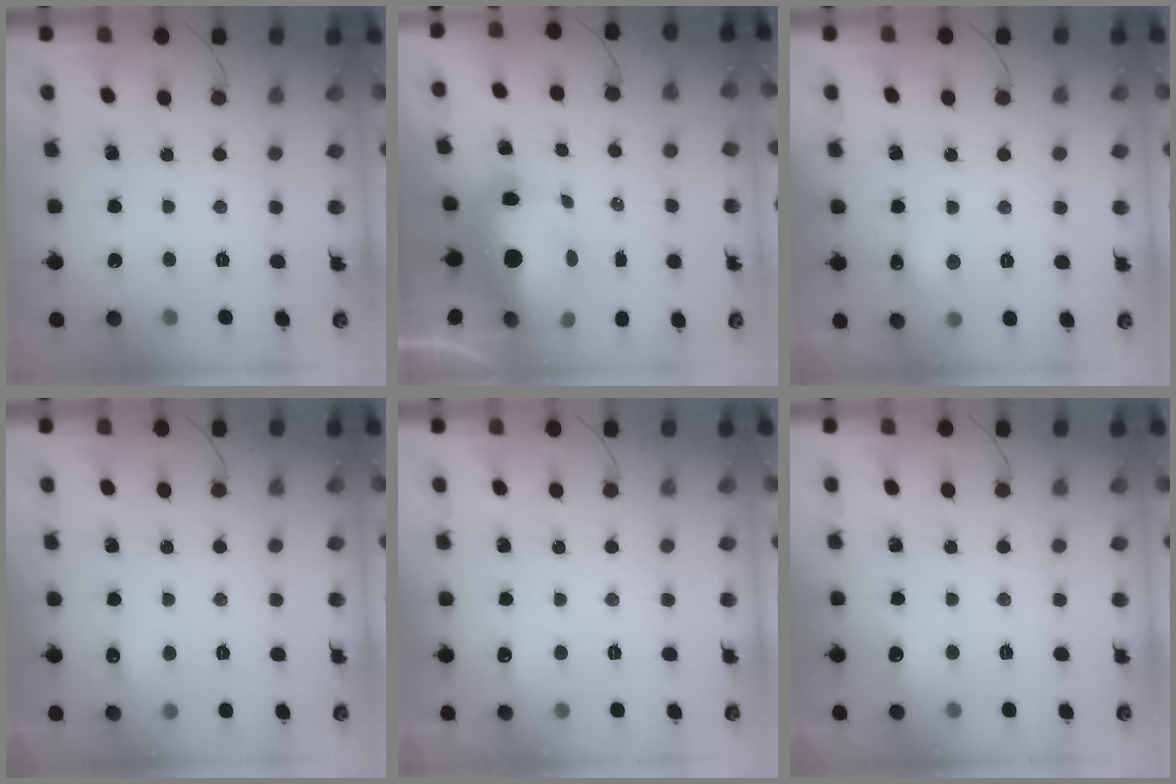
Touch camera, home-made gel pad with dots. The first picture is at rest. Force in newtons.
{"total": 13.3, "press": 13.0, "slide": 2.6}
{"total": 5.9, "press": 5.2, "slide": 2.9}
{"total": 5.3, "press": 5.1, "slide": 1.5}
{"total": 4.3, "press": 4.1, "slide": 1.2}
{"total": 5.4, "press": 5.1, "slide": 1.7}